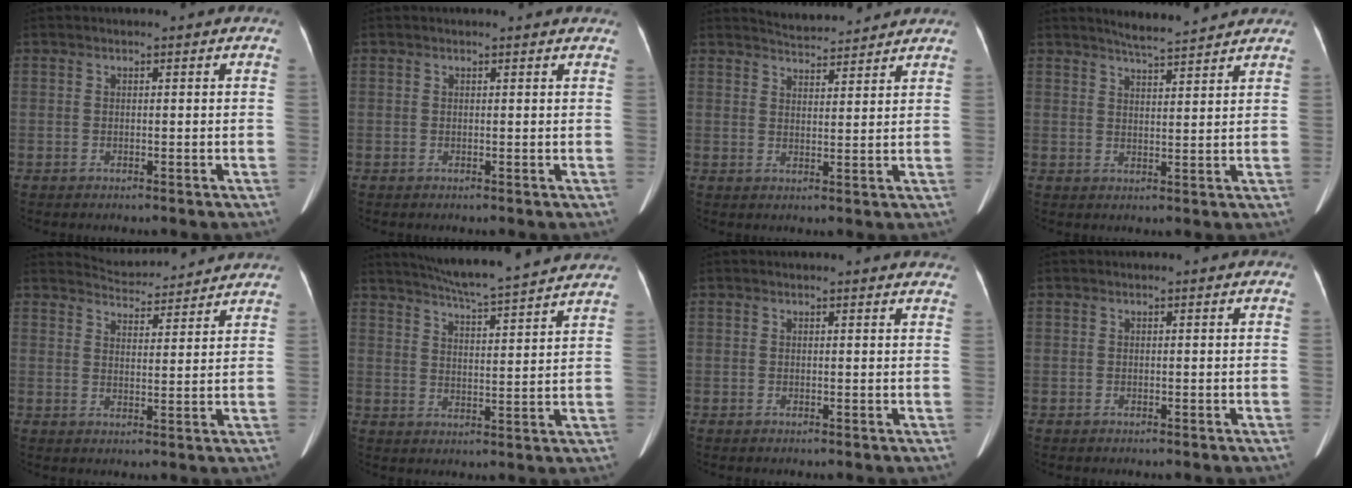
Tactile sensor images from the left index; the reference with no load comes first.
{"total": 3.7, "force": [3.6, 0.5, 0.9], "torque": [-0.013, 0.011, 0.026]}
{"total": 6.4, "force": [6.3, 0.6, 0.8], "torque": [-0.022, 0.017, 0.088]}
{"total": 6.5, "force": [6.1, 0.1, 2.0], "torque": [-0.044, 0.010, 0.091]}
{"total": 8.7, "force": [8.6, 1.1, 0.9], "torque": [-0.020, 0.015, 0.118]}
{"total": 16.7, "force": [15.1, -0.2, 7.0], "torque": [-0.122, 0.005, 0.208]}
{"total": 6.3, "force": [6.1, 1.0, 1.2], "torque": [-0.003, 0.002, 0.041]}
{"total": 0.0}